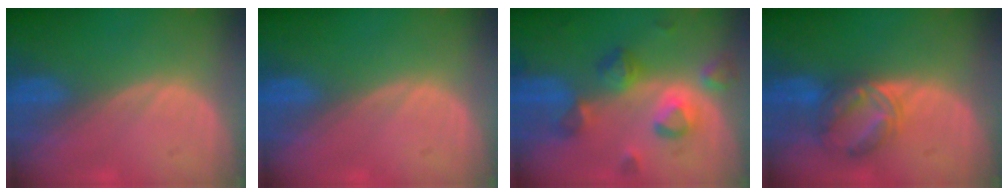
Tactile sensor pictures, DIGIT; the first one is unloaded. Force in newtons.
{"total": 0.0}
{"total": 7.8, "press": 7.5, "slide": 2.0}
{"total": 6.3, "press": 6.1, "slide": 1.6}